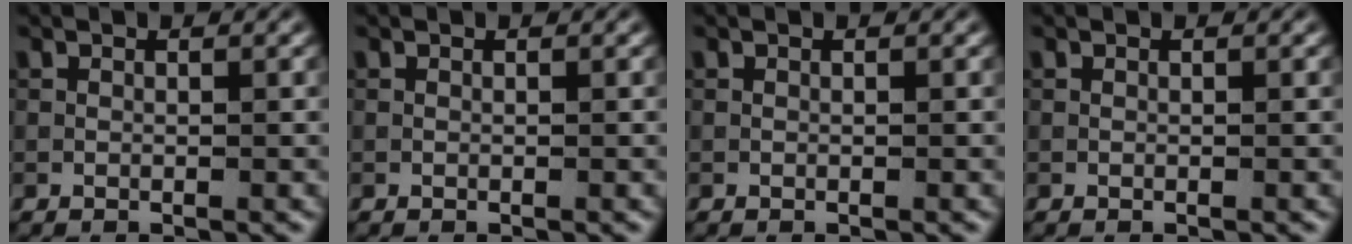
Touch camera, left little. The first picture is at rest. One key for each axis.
{"total": 0.0}
{"total": 0.0}
{"total": 0.0}